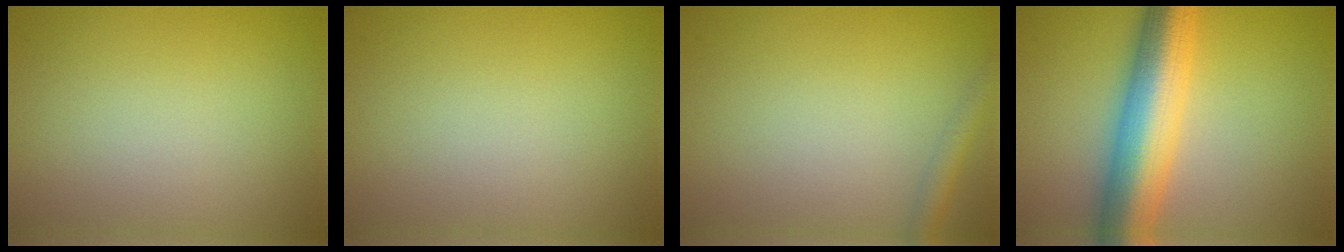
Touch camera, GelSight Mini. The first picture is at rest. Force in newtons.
{"total": 0.0}
{"total": 1.7, "press": 1.7, "slide": 0.1}
{"total": 9.5, "press": 9.5, "slide": 0.1}